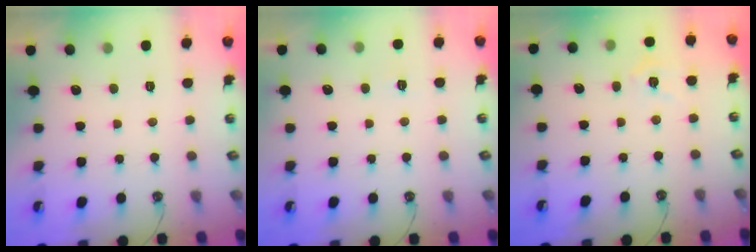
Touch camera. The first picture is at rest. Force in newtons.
{"total": 3.4, "press": 3.4, "slide": 0.4}
{"total": 7.3, "press": 7.3, "slide": 0.7}